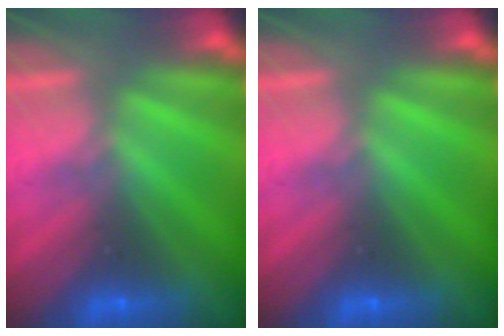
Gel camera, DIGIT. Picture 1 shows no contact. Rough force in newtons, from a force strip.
{"total": 0.0}